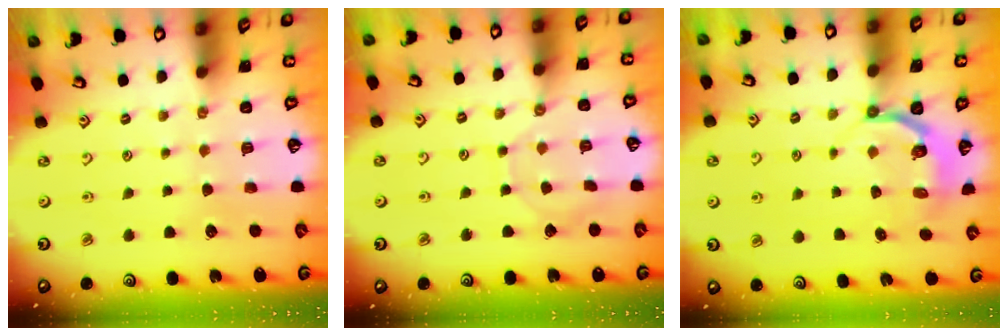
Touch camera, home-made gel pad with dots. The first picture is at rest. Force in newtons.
{"total": 7.0, "press": 7.0, "slide": 0.8}
{"total": 4.5, "press": 3.7, "slide": 2.6}